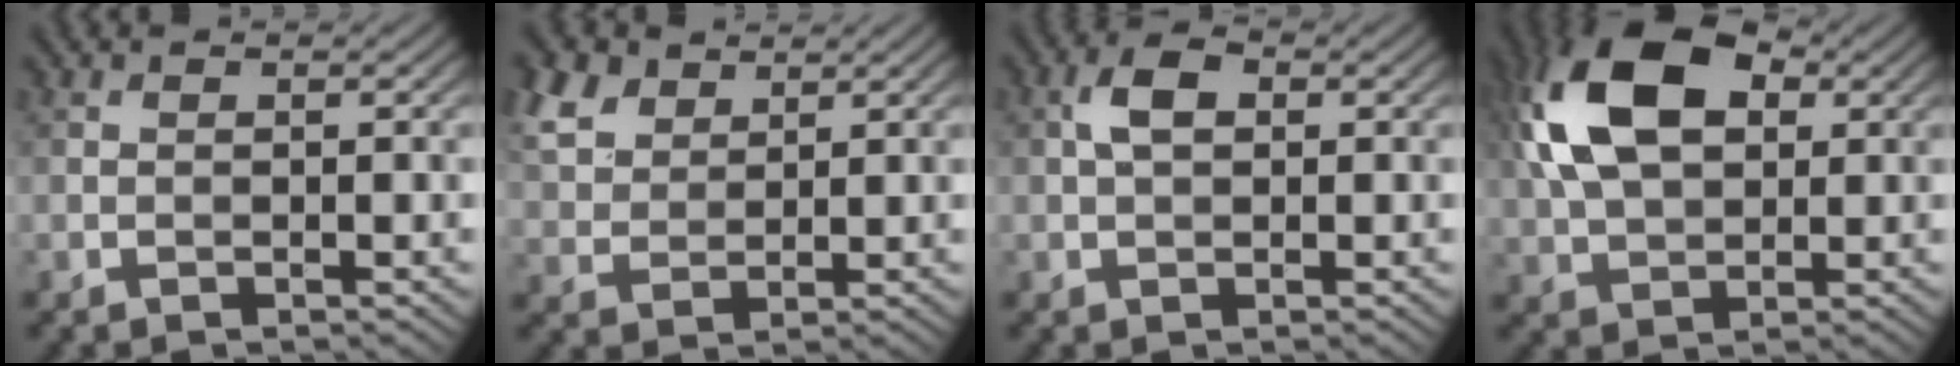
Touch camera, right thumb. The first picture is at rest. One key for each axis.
{"total": 6.4, "fx": 3.9, "fy": 3.8, "fz": 3.2, "tx": -0.099, "ty": 0.013, "tz": 0.084}
{"total": 3.4, "fx": 0.7, "fy": 2.1, "fz": 2.6, "tx": -0.055, "ty": 0.011, "tz": 0.010}
{"total": 13.5, "fx": 3.7, "fy": 8.1, "fz": 10.1, "tx": -0.224, "ty": 0.026, "tz": 0.061}